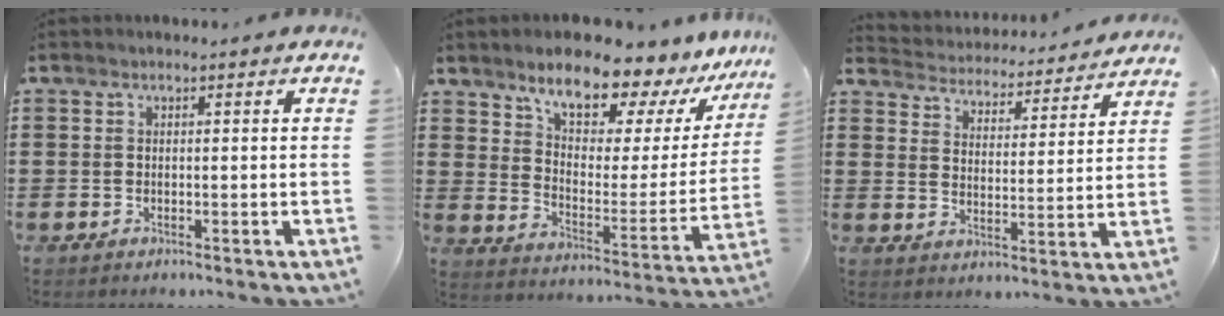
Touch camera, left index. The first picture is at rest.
{"total": 10.3, "force": [8.8, 3.2, 4.5], "torque": [-0.098, -0.063, 0.148]}
{"total": 4.0, "force": [4.0, 0.2, -0.2], "torque": [-0.022, -0.034, 0.064]}